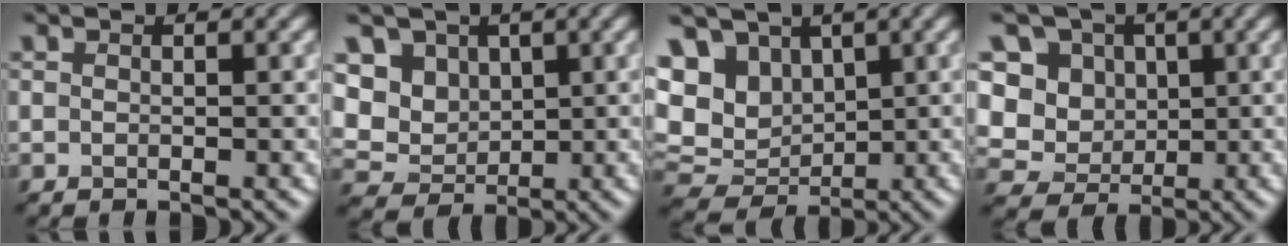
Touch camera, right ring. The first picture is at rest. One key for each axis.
{"total": 5.3, "fx": 2.3, "fy": 4.5, "fz": 1.4, "tx": -0.071, "ty": 0.009, "tz": 0.070}
{"total": 6.8, "fx": 2.8, "fy": 5.3, "fz": 3.2, "tx": -0.111, "ty": 0.019, "tz": 0.071}
{"total": 9.1, "fx": 3.8, "fy": 7.5, "fz": 3.2, "tx": -0.111, "ty": 0.020, "tz": 0.085}